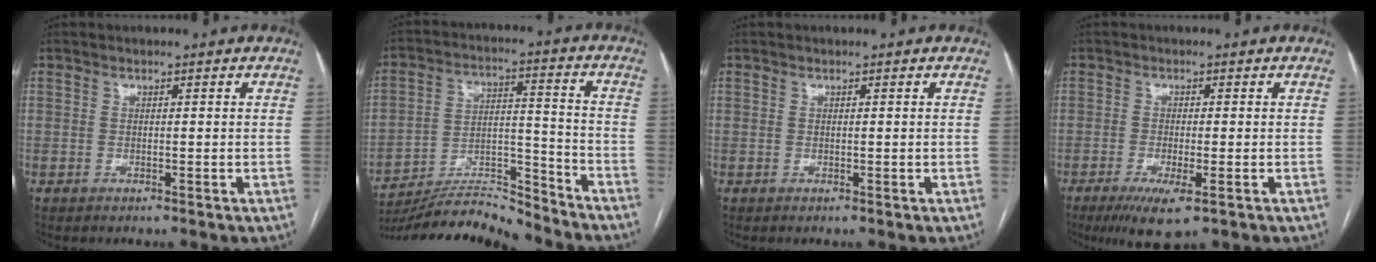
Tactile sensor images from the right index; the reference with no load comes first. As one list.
[{"total": 15.3, "force": [-15.0, 0.3, 2.9], "torque": [-0.051, 0.030, -0.252]}, {"total": 0.0}, {"total": 6.1, "force": [-3.3, 1.0, 5.1], "torque": [-0.089, -0.016, -0.051]}]